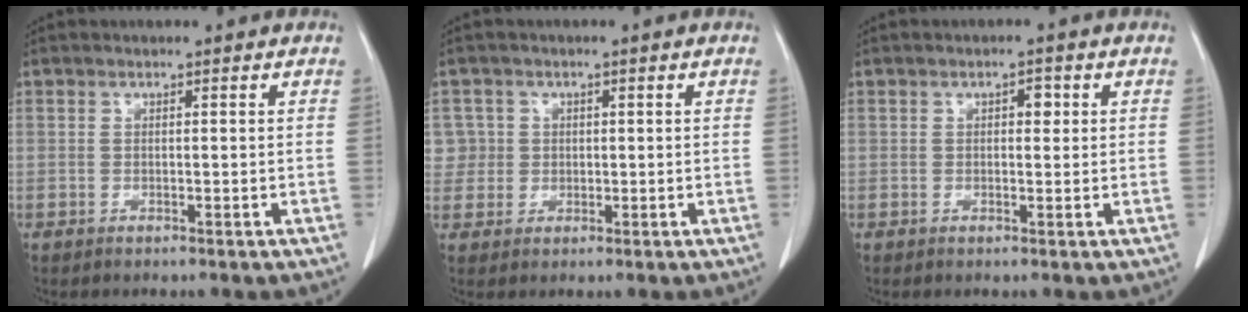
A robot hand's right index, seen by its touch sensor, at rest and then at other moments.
{"total": 3.7, "force": [0.8, 3.6, -0.3], "torque": [0.025, 0.009, 0.013]}
{"total": 1.7, "force": [0.5, 0.9, 1.4], "torque": [-0.020, 0.004, 0.006]}